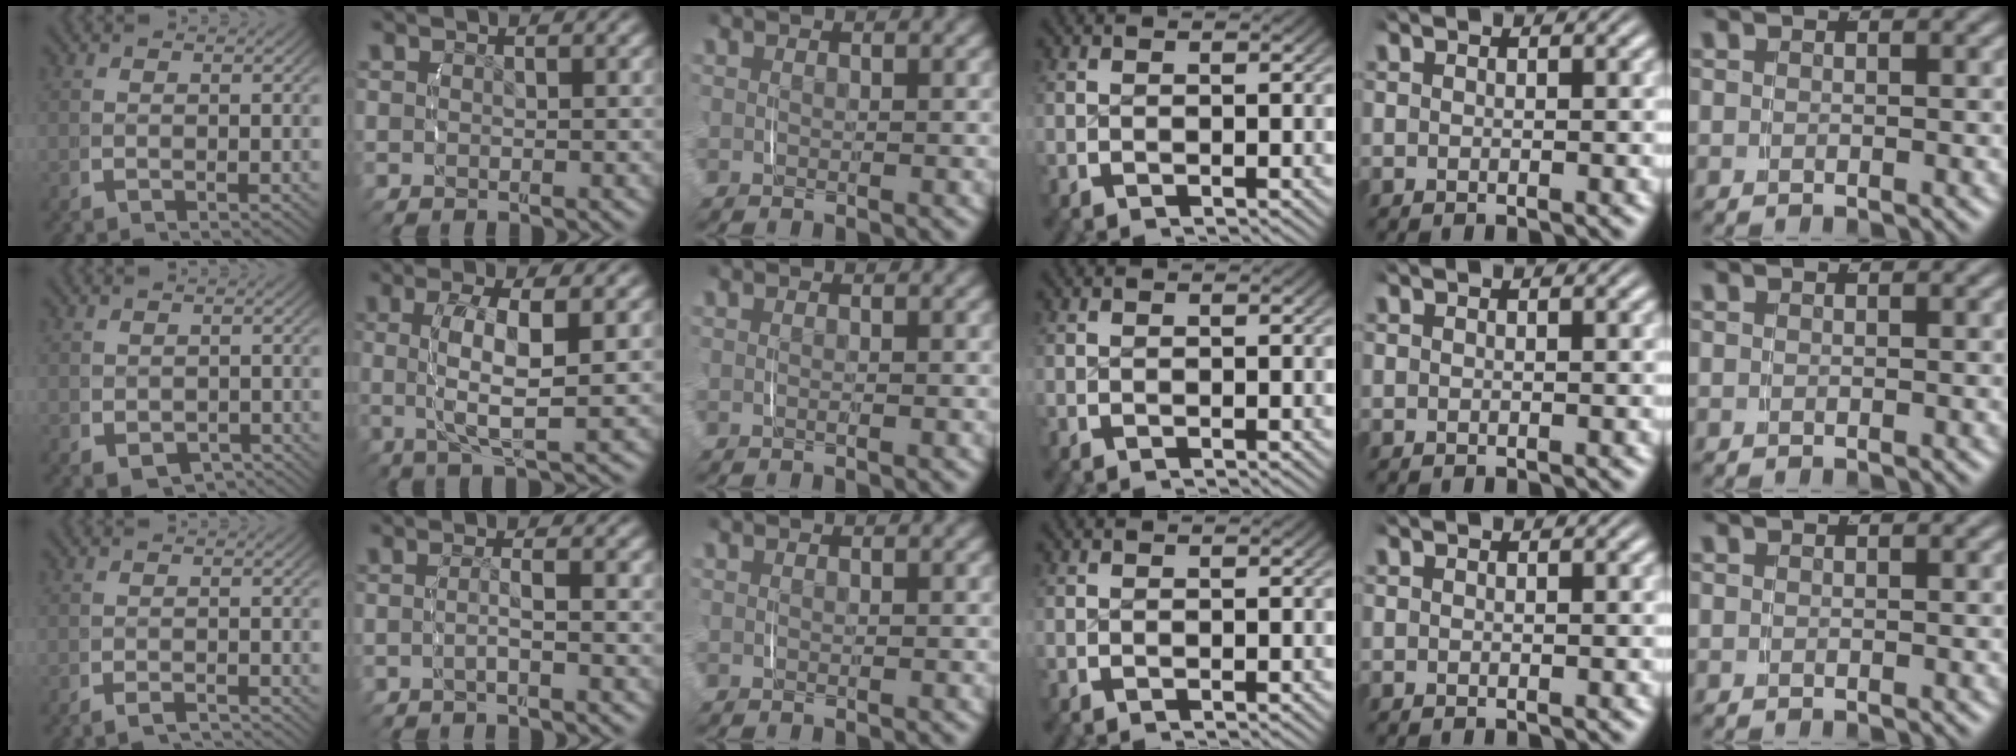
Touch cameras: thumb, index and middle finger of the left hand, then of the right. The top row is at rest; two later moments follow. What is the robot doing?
{"motion": "lift_and_place", "object": "toothpaste"}